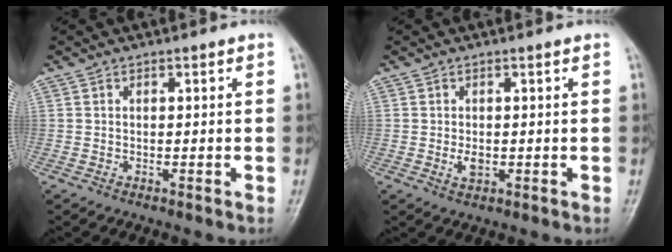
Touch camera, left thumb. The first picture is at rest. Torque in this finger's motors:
{"motor_torque": [-0.11, 0.14, 0.48, -0.02, 0.00]}